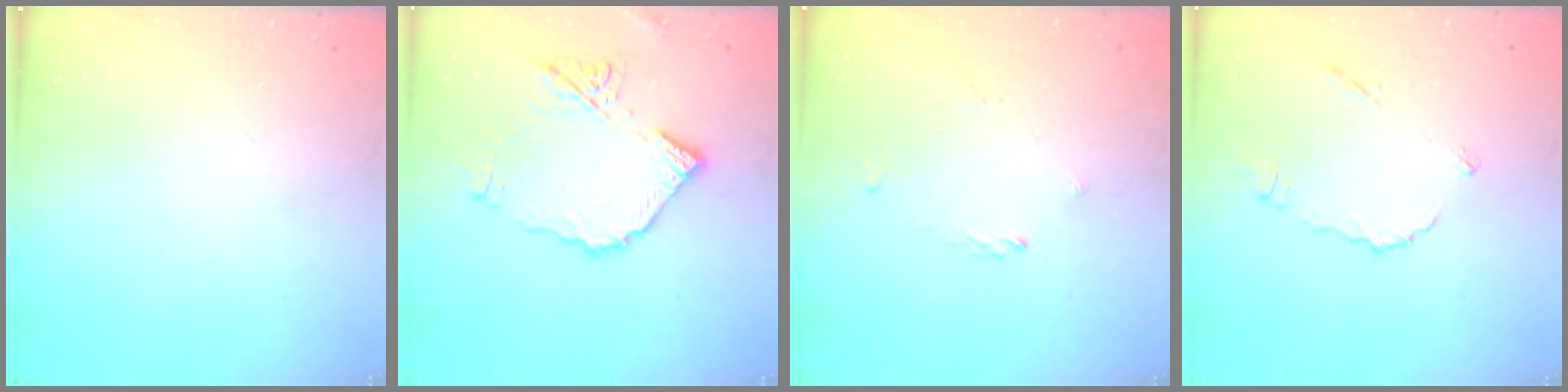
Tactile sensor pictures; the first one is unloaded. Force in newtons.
{"total": 14.4, "press": 14.3, "slide": 1.7}
{"total": 1.4, "press": 1.3, "slide": 0.4}
{"total": 6.4, "press": 6.4, "slide": 0.3}